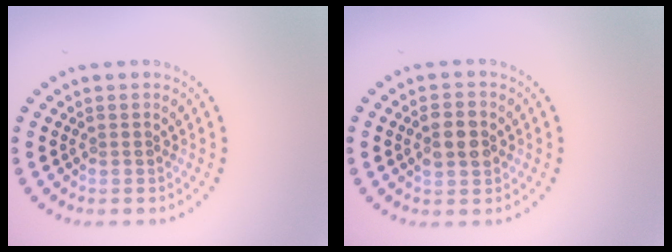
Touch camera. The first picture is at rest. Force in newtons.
{"total": 2.9, "press": 2.9, "slide": 0.1}